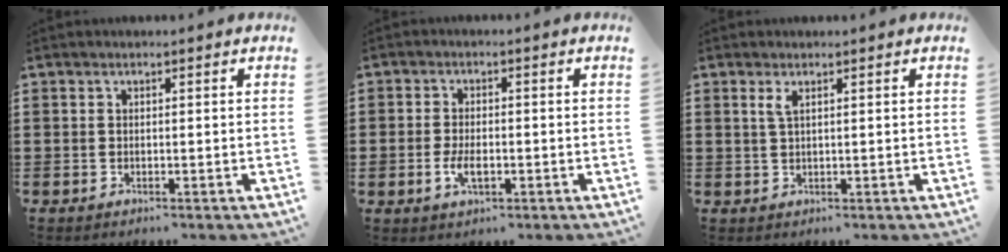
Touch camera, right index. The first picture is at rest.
{"total": 3.6, "force": [-1.0, 1.9, 2.9], "torque": [-0.066, -0.004, -0.019]}
{"total": 1.5, "force": [0.7, 0.3, 1.3], "torque": [-0.028, 0.004, 0.011]}